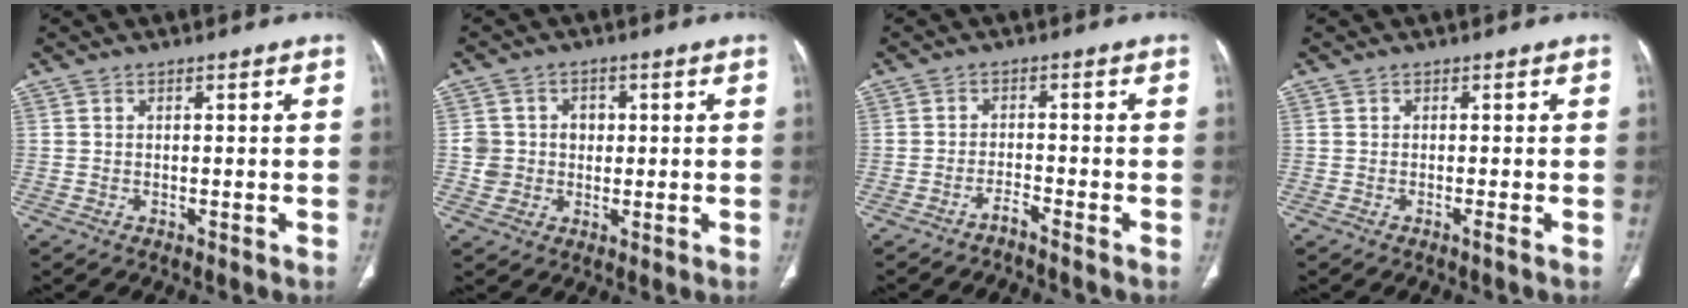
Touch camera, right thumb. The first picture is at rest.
{"total": 5.9, "force": [0.4, 5.7, 1.7], "torque": [0.005, 0.008, 0.007]}
{"total": 1.8, "force": [-1.7, -0.3, 0.7], "torque": [-0.021, 0.013, -0.034]}
{"total": 0.5, "force": [-0.3, -0.1, 0.4], "torque": [-0.009, -0.002, -0.006]}